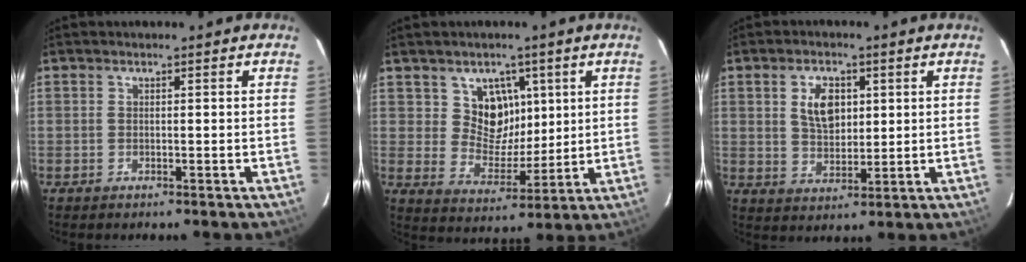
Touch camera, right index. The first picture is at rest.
{"total": 8.3, "force": [3.5, 6.9, 2.8], "torque": [-0.041, -0.009, 0.069]}
{"total": 6.9, "force": [2.0, 4.2, 5.1], "torque": [-0.090, 0.008, 0.043]}